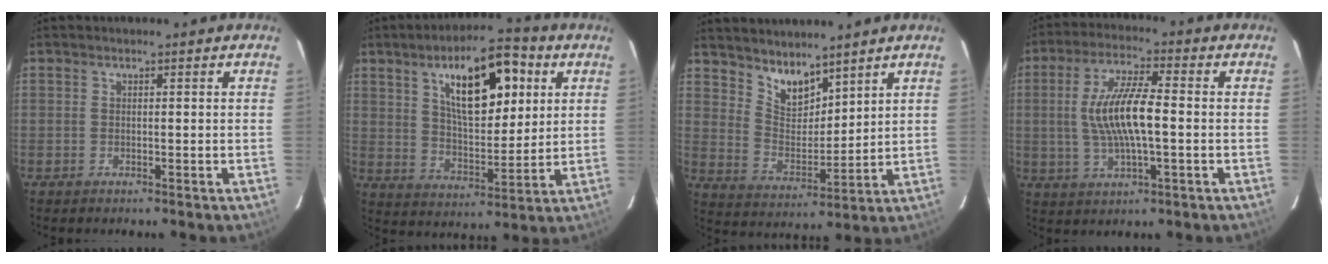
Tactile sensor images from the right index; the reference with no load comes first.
{"total": 16.4, "force": [6.8, 6.8, 13.3], "torque": [-0.210, 0.025, 0.119]}
{"total": 8.3, "force": [6.7, 3.8, 3.2], "torque": [-0.050, 0.000, 0.134]}
{"total": 11.3, "force": [-0.4, 2.9, 11.0], "torque": [-0.215, 0.003, -0.004]}